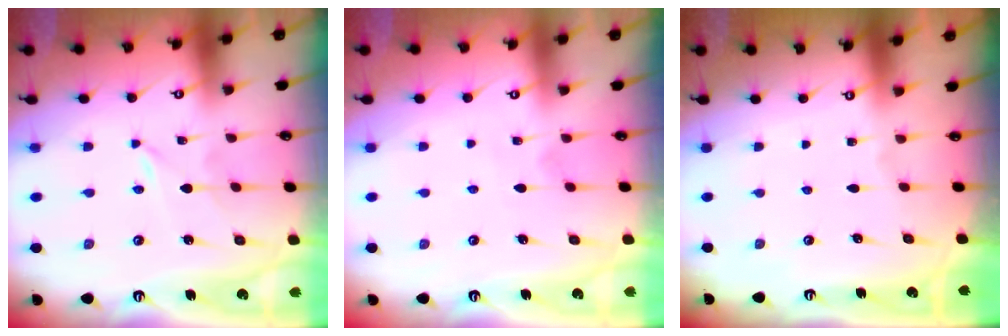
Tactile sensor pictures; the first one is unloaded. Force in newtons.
{"total": 2.7, "press": 2.7, "slide": 0.4}
{"total": 0.0}